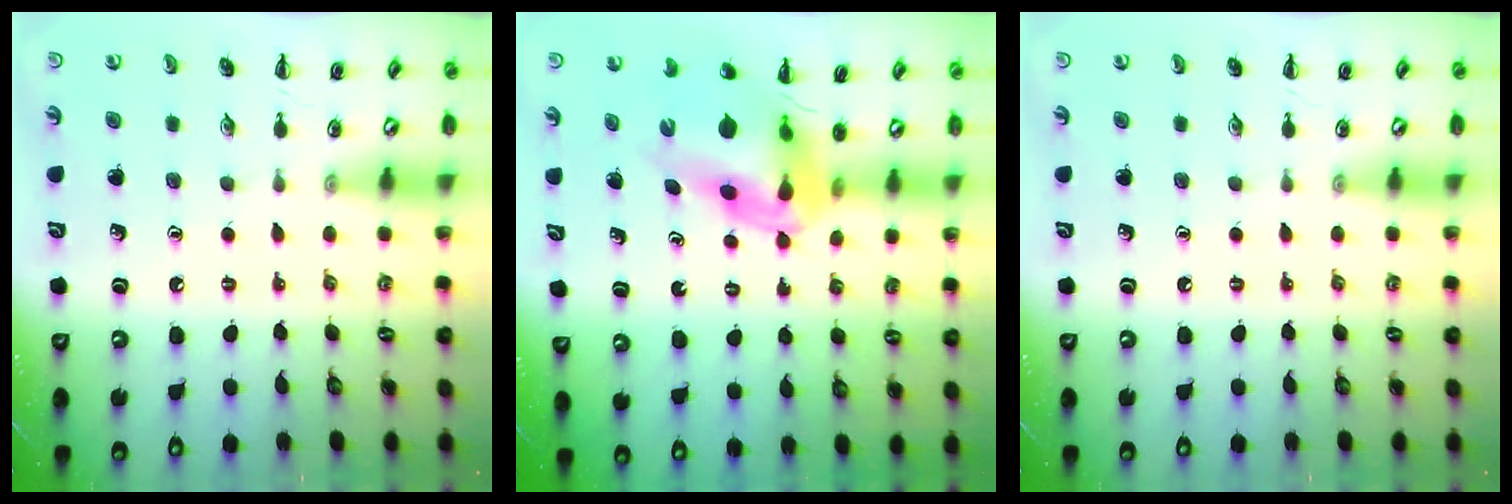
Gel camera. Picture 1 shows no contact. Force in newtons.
{"total": 9.5, "press": 9.0, "slide": 3.0}
{"total": 0.0}